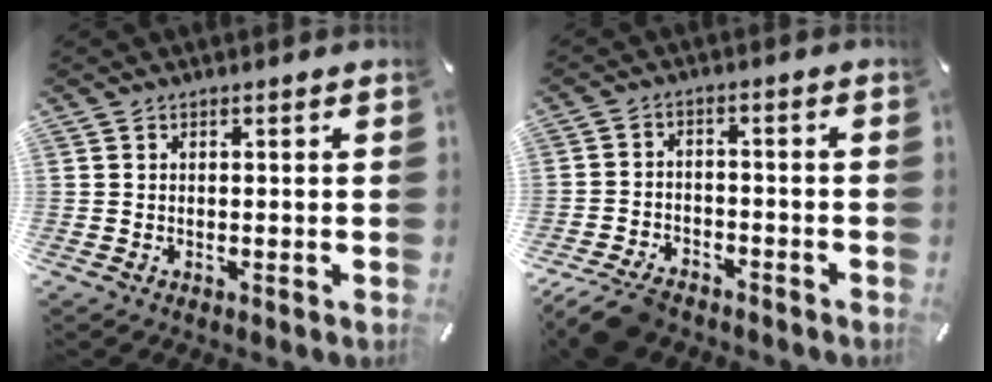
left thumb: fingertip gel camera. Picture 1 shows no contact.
{"total": 7.1, "force": [-5.9, 3.0, 2.6], "torque": [-0.053, 0.025, -0.112]}